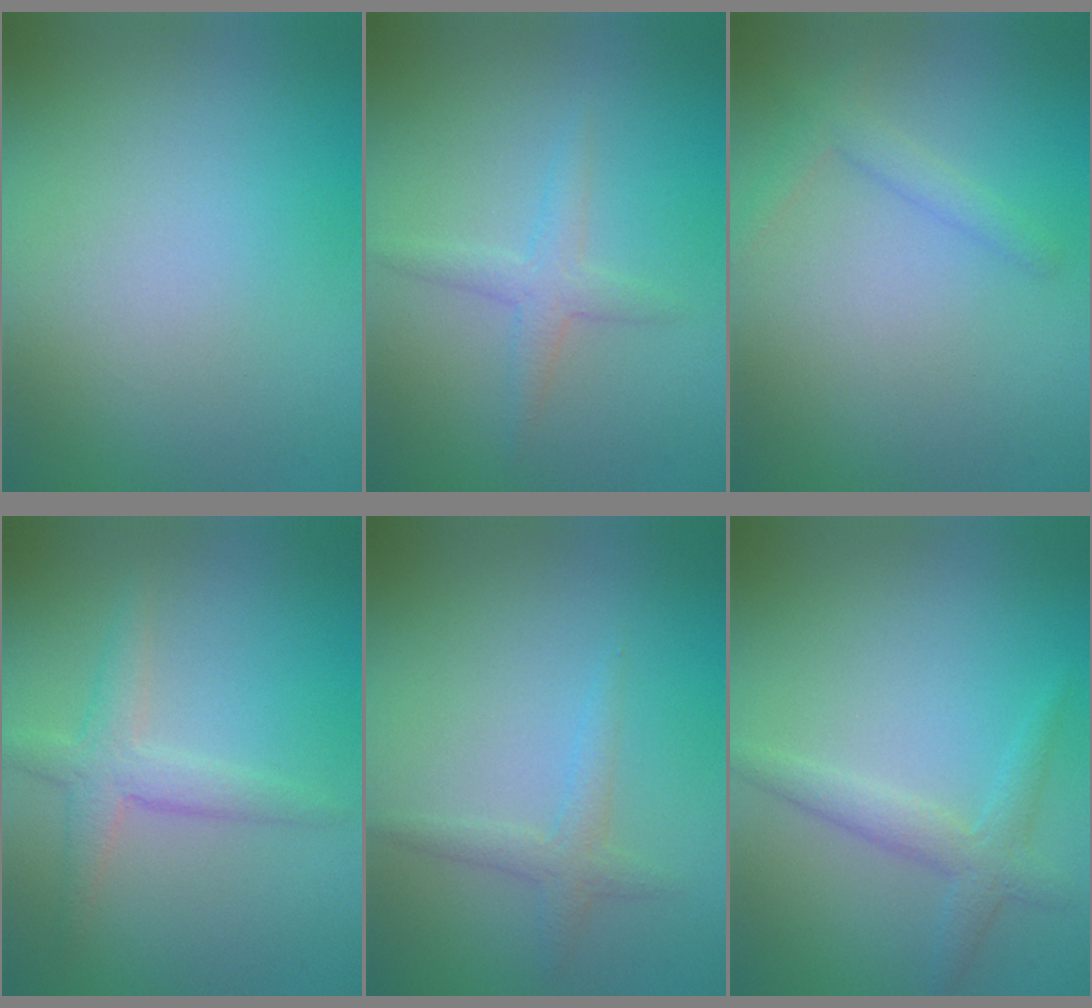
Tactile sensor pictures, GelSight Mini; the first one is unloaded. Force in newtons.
{"total": 2.0, "press": 2.0, "slide": 0.1}
{"total": 1.8, "press": 1.7, "slide": 0.1}
{"total": 2.9, "press": 2.9, "slide": 0.2}
{"total": 1.7, "press": 1.7, "slide": 0.0}
{"total": 2.4, "press": 2.4, "slide": 0.1}